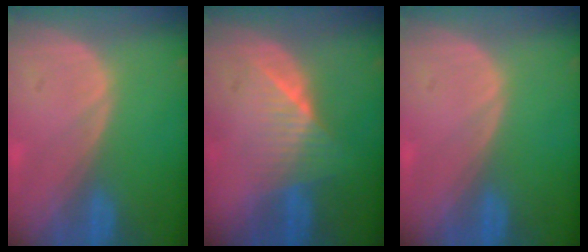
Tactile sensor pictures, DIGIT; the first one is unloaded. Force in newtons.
{"total": 6.3, "press": 5.9, "slide": 2.0}
{"total": 0.0}